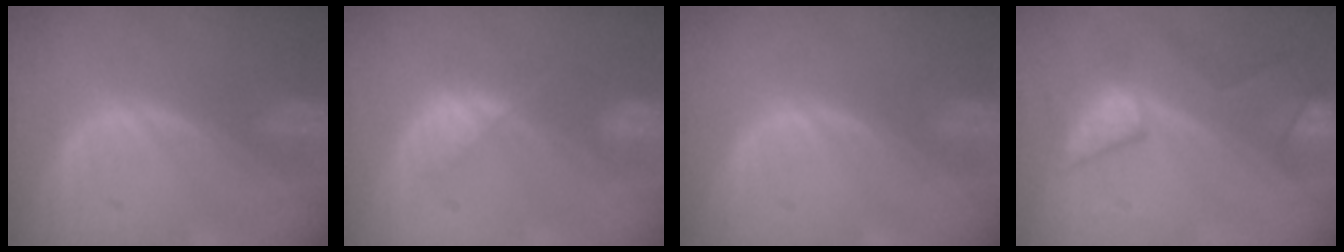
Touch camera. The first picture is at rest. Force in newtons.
{"total": 4.6, "press": 4.6, "slide": 0.5}
{"total": 0.0}
{"total": 7.5, "press": 7.2, "slide": 2.0}